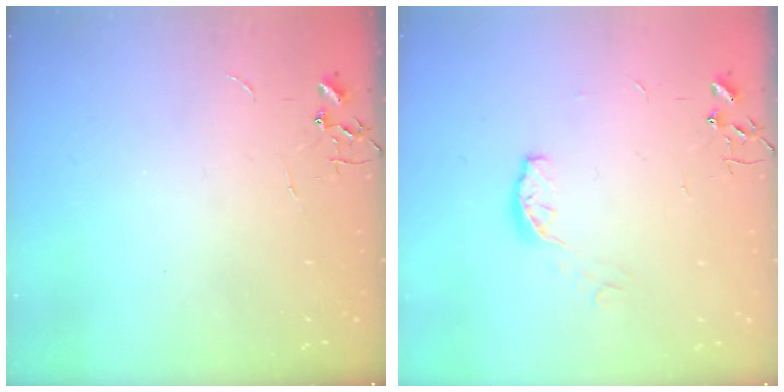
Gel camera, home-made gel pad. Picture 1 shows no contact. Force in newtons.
{"total": 6.2, "press": 6.2, "slide": 0.3}